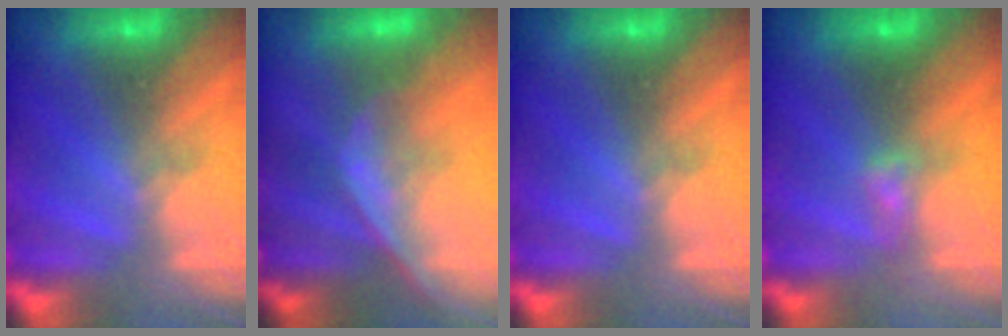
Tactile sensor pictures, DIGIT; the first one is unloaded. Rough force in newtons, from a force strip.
{"total": 1.1}
{"total": 0.0}
{"total": 3.0}